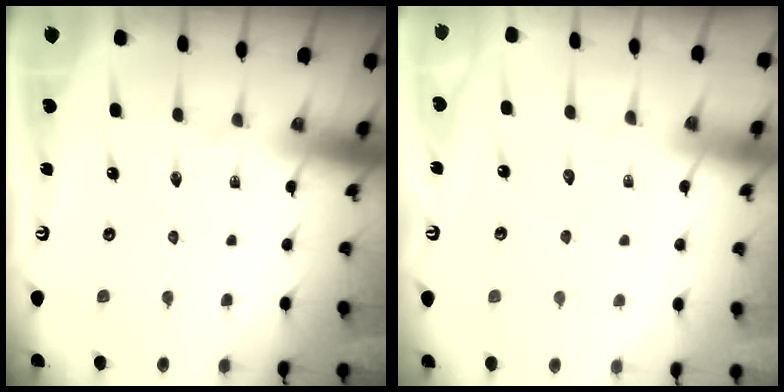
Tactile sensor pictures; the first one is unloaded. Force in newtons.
{"total": 2.9, "press": 2.9, "slide": 0.2}